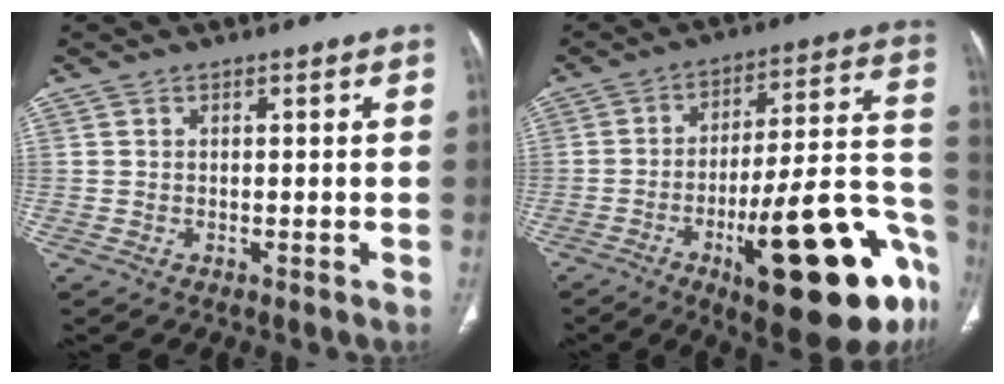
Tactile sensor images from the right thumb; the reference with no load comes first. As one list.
[{"total": 28.8, "force": [-11.7, 7.9, 25.0], "torque": [-0.274, 0.056, -0.159]}]